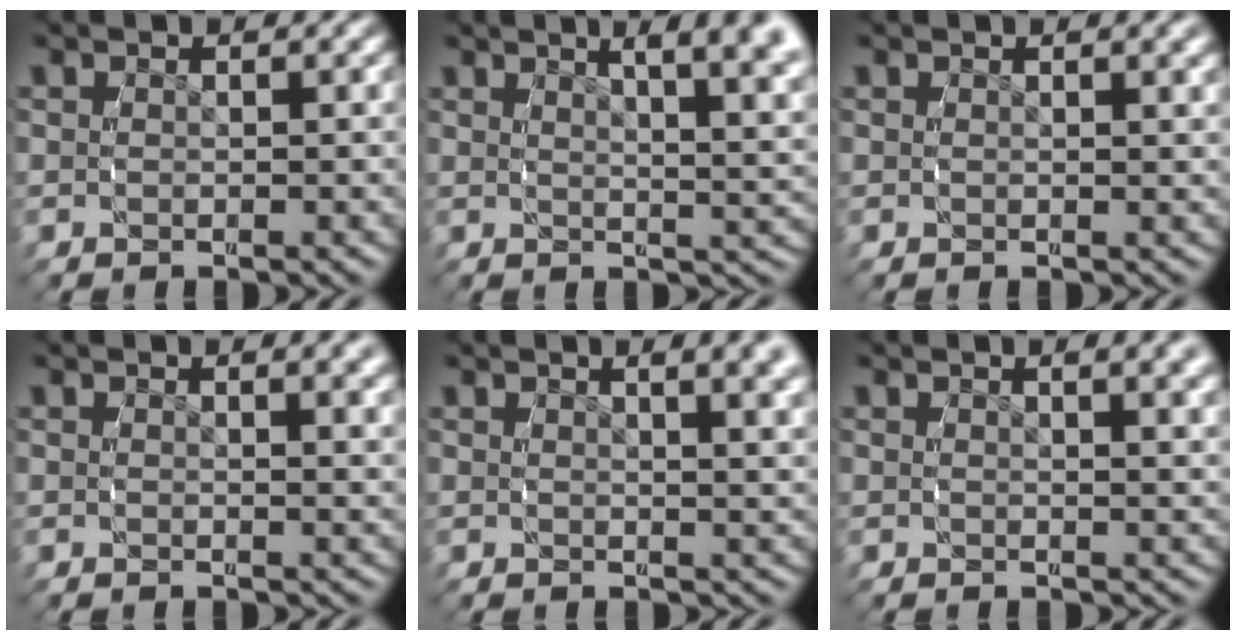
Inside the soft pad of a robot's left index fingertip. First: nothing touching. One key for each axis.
{"total": 9.3, "fx": 5.2, "fy": 3.0, "fz": 7.1, "tx": -0.077, "ty": 0.019, "tz": 0.069}
{"total": 0.9, "fx": 0.6, "fy": -0.2, "fz": 0.6, "tx": -0.006, "ty": 0.001, "tz": 0.008}
{"total": 1.9, "fx": 1.2, "fy": -0.1, "fz": 1.5, "tx": -0.017, "ty": 0.001, "tz": 0.017}
{"total": 5.4, "fx": 3.3, "fy": 1.2, "fz": 4.1, "tx": -0.044, "ty": 0.013, "tz": 0.045}
{"total": 3.3, "fx": 2.1, "fy": 0.5, "fz": 2.5, "tx": -0.028, "ty": 0.009, "tz": 0.028}